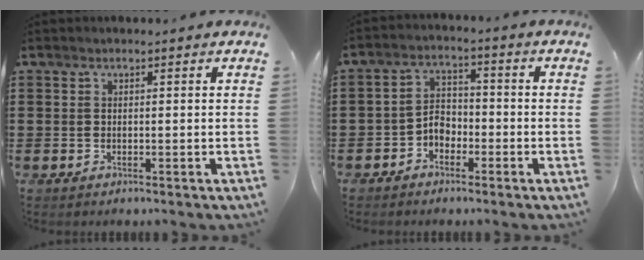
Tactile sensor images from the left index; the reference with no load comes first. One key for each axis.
{"total": 3.6, "fx": -2.3, "fy": 2.4, "fz": 1.5, "tx": -0.033, "ty": 0.010, "tz": -0.049}